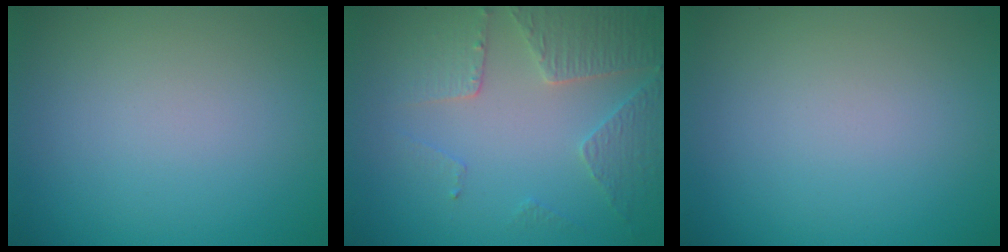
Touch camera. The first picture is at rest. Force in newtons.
{"total": 3.9, "press": 3.0, "slide": 2.4}
{"total": 0.0}